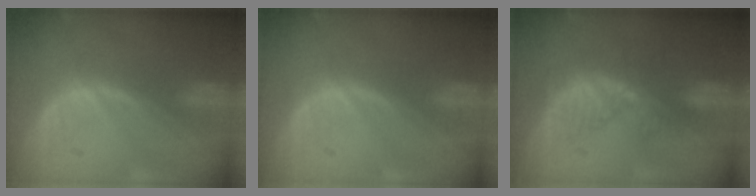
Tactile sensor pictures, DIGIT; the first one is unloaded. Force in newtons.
{"total": 0.0}
{"total": 5.4, "press": 4.6, "slide": 2.8}